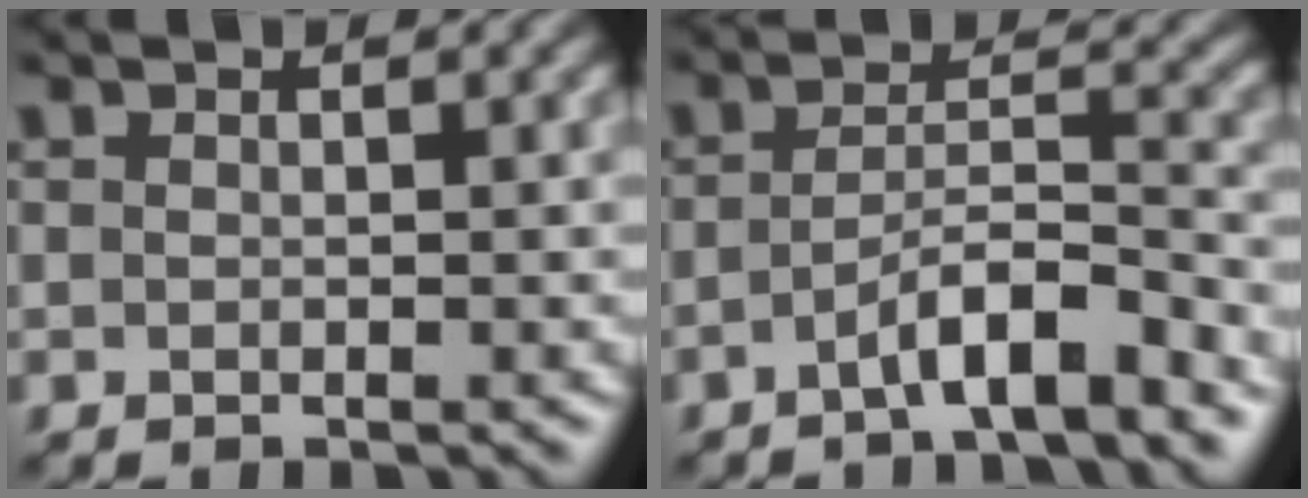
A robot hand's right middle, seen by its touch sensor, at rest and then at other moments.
{"total": 4.7, "force": [-2.8, 0.9, 3.7], "torque": [-0.062, 0.010, -0.052]}